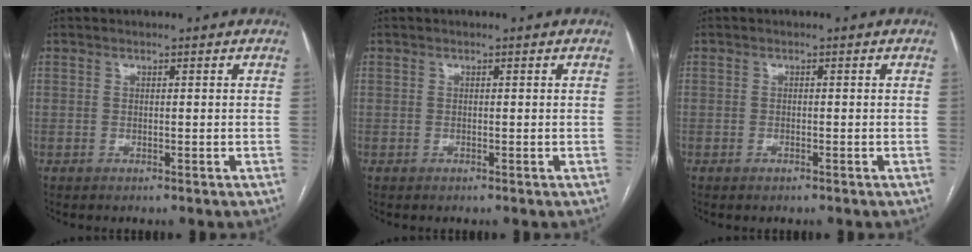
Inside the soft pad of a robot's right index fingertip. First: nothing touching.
{"total": 0.0}
{"total": 0.7, "force": [-0.5, 0.2, 0.3], "torque": [-0.010, 0.000, -0.005]}